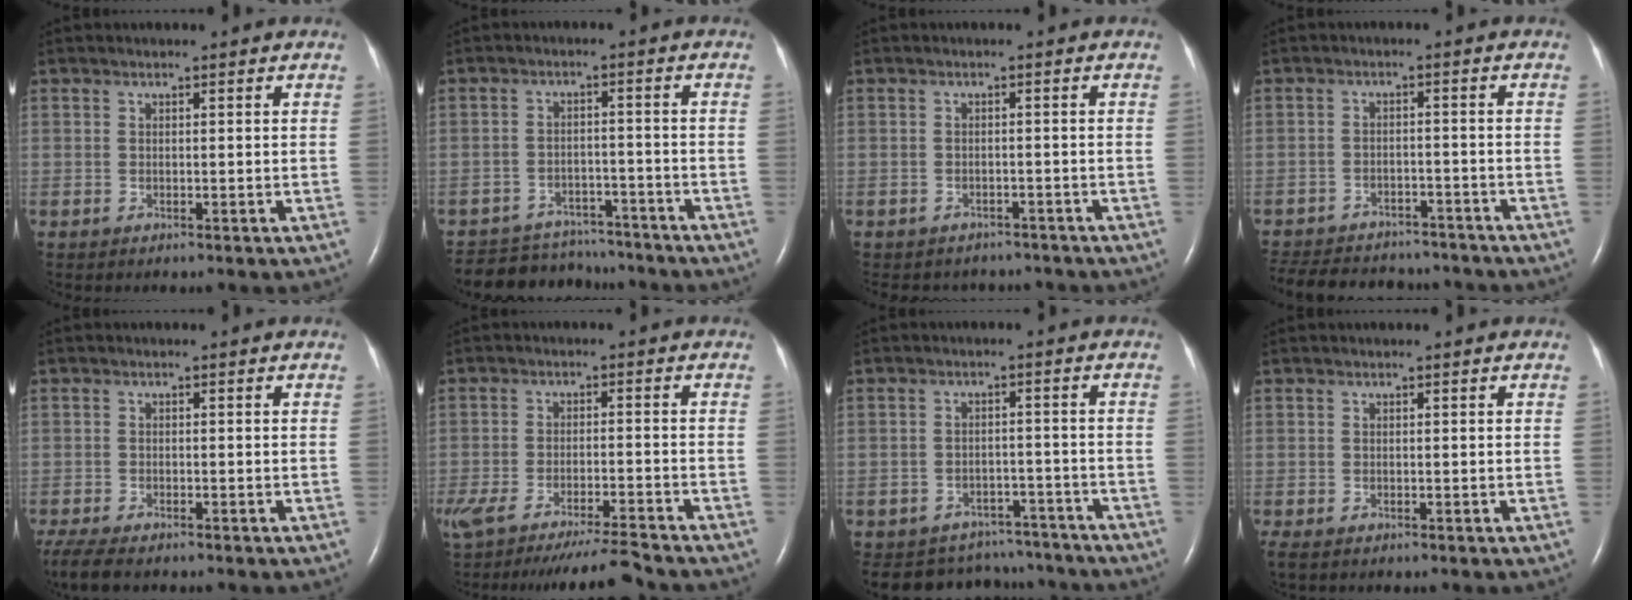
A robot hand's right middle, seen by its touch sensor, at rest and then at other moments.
{"total": 11.8, "force": [-10.9, 3.8, 2.0], "torque": [-0.037, 0.007, -0.151]}
{"total": 5.6, "force": [-5.1, 2.3, 0.2], "torque": [-0.006, 0.006, -0.057]}
{"total": 17.0, "force": [-14.9, 5.8, 5.6], "torque": [-0.148, -0.007, -0.203]}
{"total": 6.4, "force": [-5.1, 1.8, 3.4], "torque": [-0.068, -0.017, -0.085]}
{"total": 13.6, "force": [-12.5, 0.1, 5.4], "torque": [-0.107, -0.027, -0.193]}
{"total": 9.6, "force": [-8.9, 3.7, -0.1], "torque": [0.002, 0.027, -0.110]}
{"total": 1.7, "force": [-1.2, 0.8, 0.9], "torque": [-0.019, -0.005, -0.017]}